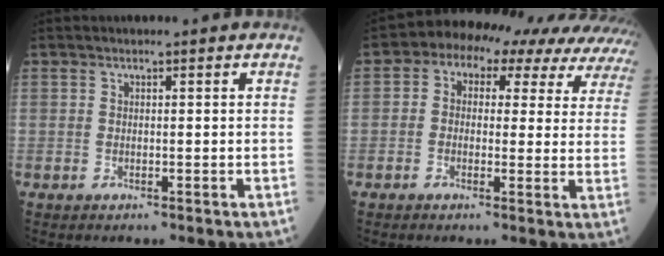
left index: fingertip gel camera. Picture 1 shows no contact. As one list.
[{"total": 14.6, "force": [11.3, 6.8, 6.4], "torque": [-0.075, 0.049, 0.116]}]